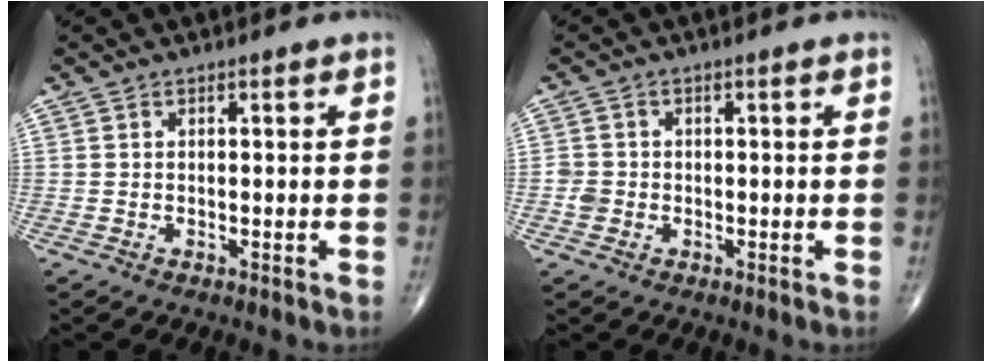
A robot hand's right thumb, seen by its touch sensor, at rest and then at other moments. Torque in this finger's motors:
{"motor_torque": [-0.04, -0.04, 0.09, 0.07, 0.02]}